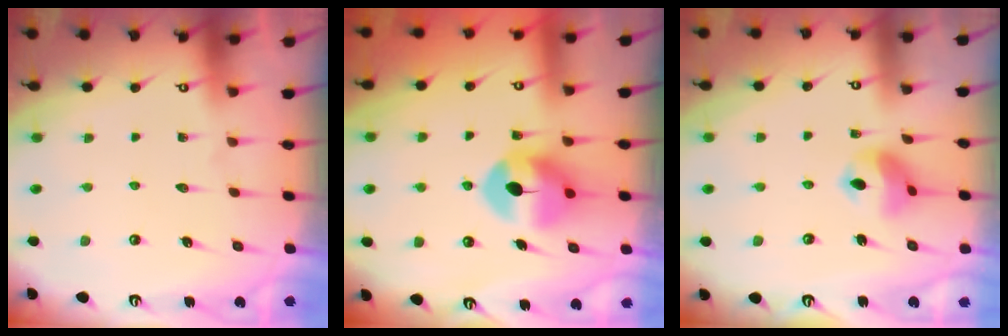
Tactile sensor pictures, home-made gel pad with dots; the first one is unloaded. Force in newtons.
{"total": 9.1, "press": 9.0, "slide": 1.0}
{"total": 9.3, "press": 9.2, "slide": 1.1}